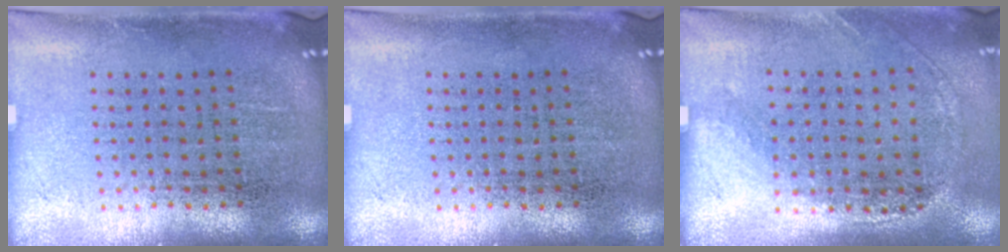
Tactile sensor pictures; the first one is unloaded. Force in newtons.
{"total": 0.0}
{"total": 1.2, "press": 0.9, "slide": 0.9}